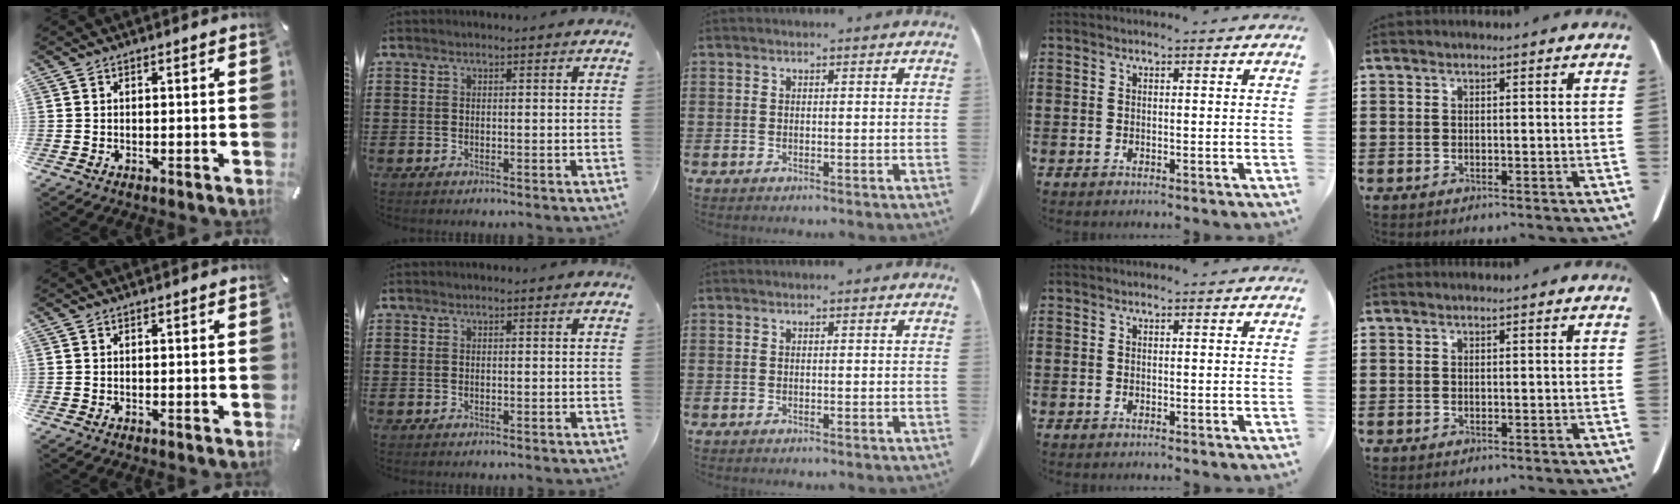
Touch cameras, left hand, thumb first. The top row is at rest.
{}